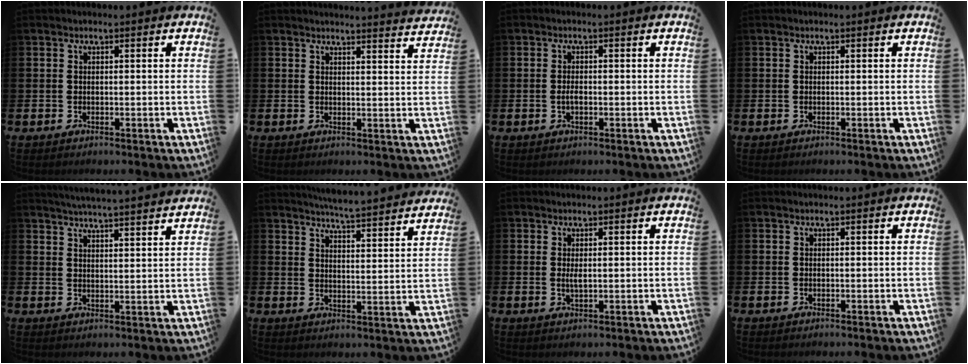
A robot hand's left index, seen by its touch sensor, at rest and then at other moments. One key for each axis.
{"total": 2.9, "fx": 2.9, "fy": -0.2, "fz": -0.1, "tx": 0.008, "ty": -0.023, "tz": 0.050}
{"total": 1.4, "fx": -0.3, "fy": 0.7, "fz": 1.2, "tx": -0.019, "ty": 0.000, "tz": -0.006}
{"total": 0.0}
{"total": 4.7, "fx": 4.6, "fy": -0.9, "fz": 0.5, "tx": -0.017, "ty": -0.028, "tz": 0.081}
{"total": 5.7, "fx": 5.7, "fy": -0.5, "fz": 0.7, "tx": -0.024, "ty": -0.045, "tz": 0.098}
{"total": 1.5, "fx": 0.3, "fy": 0.4, "fz": 1.4, "tx": -0.024, "ty": -0.001, "tz": 0.005}
{"total": 0.0}